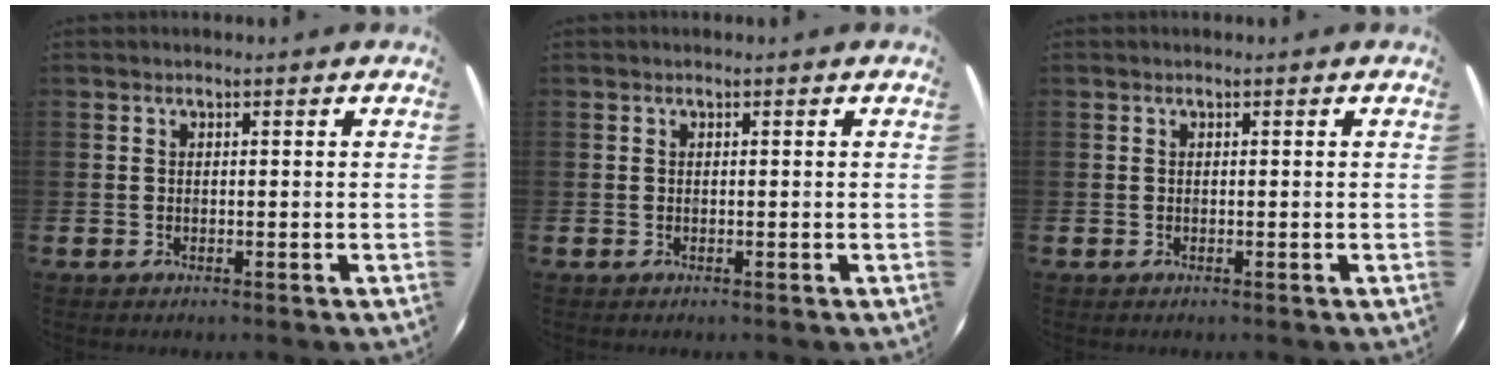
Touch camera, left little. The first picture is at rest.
{"total": 0.0}
{"total": 0.0}